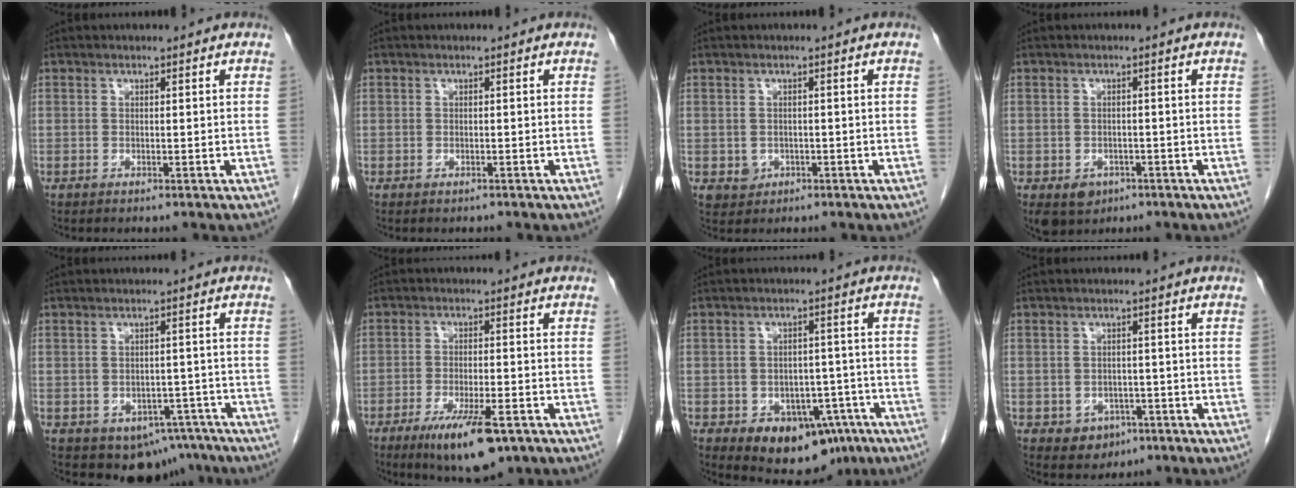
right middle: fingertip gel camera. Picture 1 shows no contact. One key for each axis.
{"total": 0.5, "fx": -0.4, "fy": 0.4, "fz": -0.1, "tx": -0.006, "ty": 0.002, "tz": -0.007}
{"total": 2.4, "fx": -0.5, "fy": 2.2, "fz": 0.7, "tx": -0.010, "ty": 0.003, "tz": 0.001}
{"total": 4.8, "fx": -2.3, "fy": 3.8, "fz": 1.8, "tx": -0.032, "ty": -0.002, "tz": -0.026}
{"total": 7.8, "fx": -5.0, "fy": 5.2, "fz": 2.9, "tx": -0.021, "ty": 0.013, "tz": -0.060}
{"total": 10.3, "fx": -6.1, "fy": 2.4, "fz": 7.9, "tx": -0.133, "ty": -0.019, "tz": -0.092}
{"total": 12.5, "fx": -6.9, "fy": 8.0, "fz": 6.7, "tx": -0.086, "ty": 0.016, "tz": -0.089}
{"total": 3.9, "fx": -1.8, "fy": 3.2, "fz": 1.3, "tx": -0.016, "ty": 0.005, "tz": -0.015}